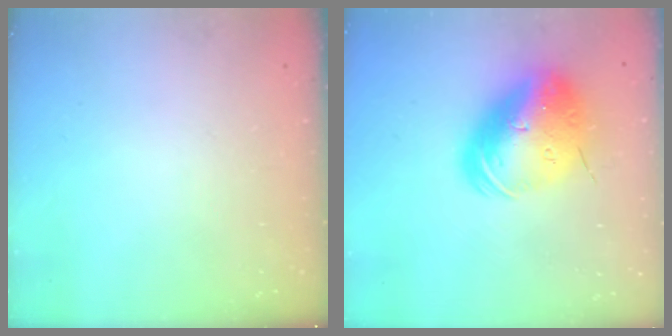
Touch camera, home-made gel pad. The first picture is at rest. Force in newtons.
{"total": 22.4, "press": 22.1, "slide": 4.0}